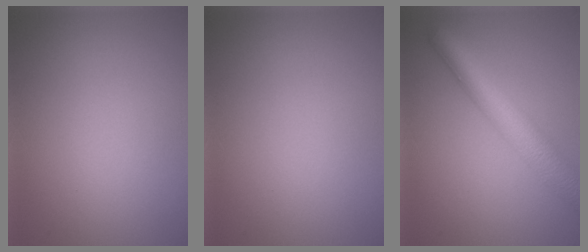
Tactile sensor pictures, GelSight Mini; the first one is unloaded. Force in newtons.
{"total": 0.0}
{"total": 6.3, "press": 6.3, "slide": 0.1}